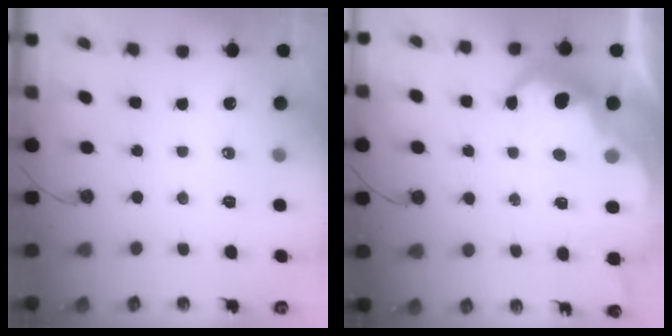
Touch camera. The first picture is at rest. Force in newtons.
{"total": 8.6, "press": 8.5, "slide": 0.6}